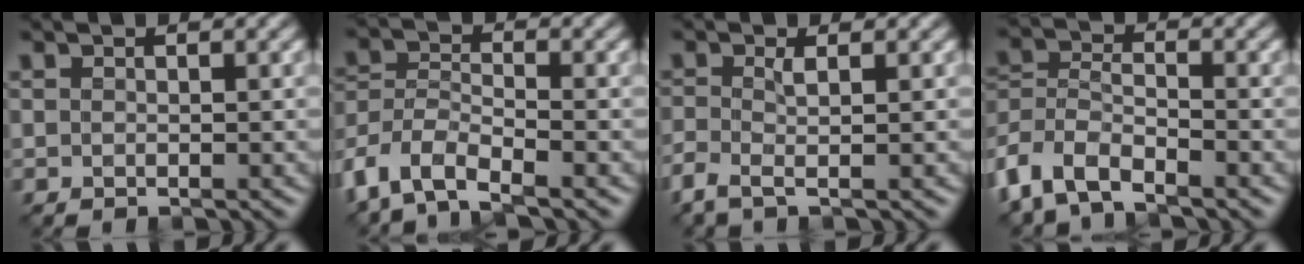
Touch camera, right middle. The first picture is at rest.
{"total": 6.1, "force": [-4.3, 2.6, 3.5], "torque": [-0.075, -0.006, -0.095]}
{"total": 2.2, "force": [-0.7, 0.5, 2.0], "torque": [-0.055, -0.005, -0.018]}
{"total": 6.0, "force": [-4.3, 2.7, 3.2], "torque": [-0.073, -0.004, -0.099]}